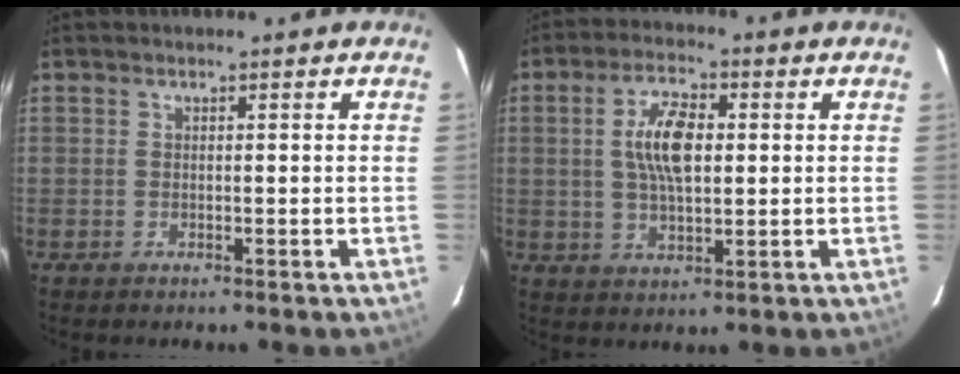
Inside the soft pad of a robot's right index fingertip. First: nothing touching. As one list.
[{"total": 8.7, "force": [1.3, 3.8, 7.8], "torque": [-0.146, 0.010, 0.025]}]